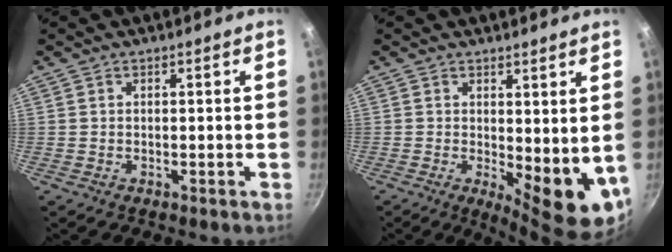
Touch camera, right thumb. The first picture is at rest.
{"total": 10.0, "force": [0.5, 4.2, 9.0], "torque": [-0.099, -0.019, 0.017]}